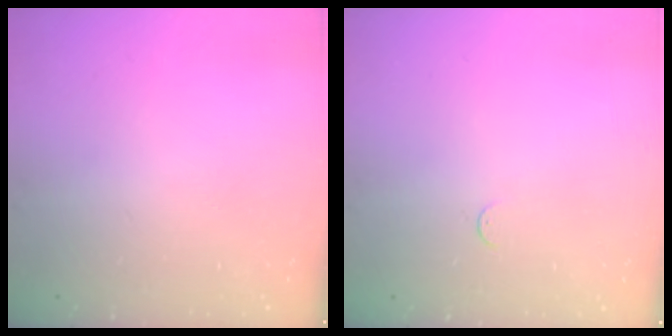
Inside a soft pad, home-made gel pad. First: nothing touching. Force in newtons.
{"total": 2.7, "press": 2.7, "slide": 0.4}